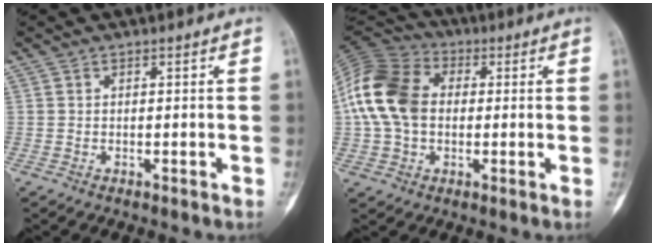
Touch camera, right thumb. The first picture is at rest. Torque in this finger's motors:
{"motor_torque": [-0.33, 1.33, 1.53, -0.06, 0.17]}